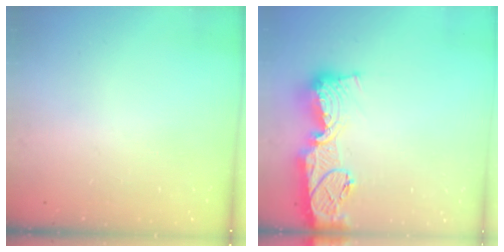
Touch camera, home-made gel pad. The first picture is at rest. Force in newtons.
{"total": 18.5, "press": 18.4, "slide": 1.7}